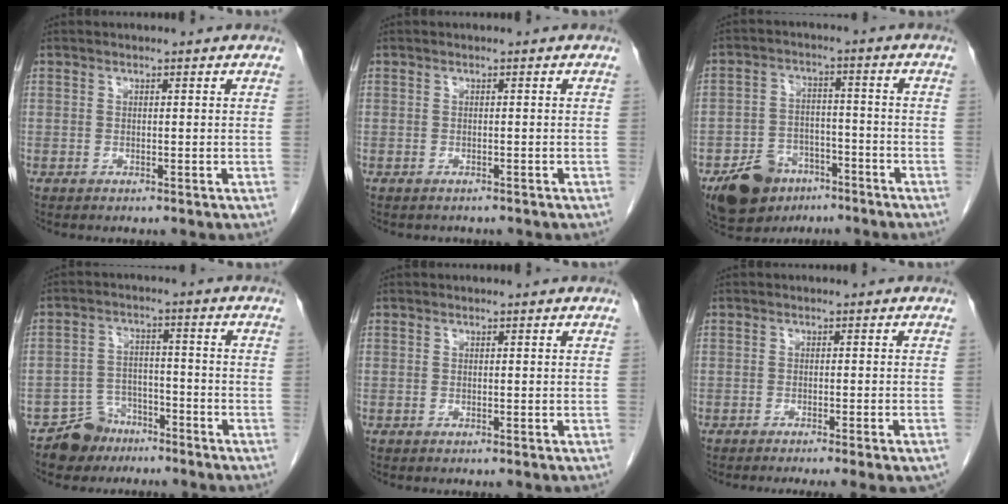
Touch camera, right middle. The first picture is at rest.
{"total": 1.4, "force": [-1.2, 0.6, 0.2], "torque": [-0.015, -0.002, -0.016]}
{"total": 9.6, "force": [-6.4, 6.0, 3.8], "torque": [-0.075, 0.007, -0.101]}
{"total": 5.9, "force": [-4.6, 3.7, -0.1], "torque": [0.010, 0.009, -0.082]}
{"total": 0.0}
{"total": 8.1, "force": [-6.6, 0.2, 4.7], "torque": [-0.045, -0.017, -0.086]}